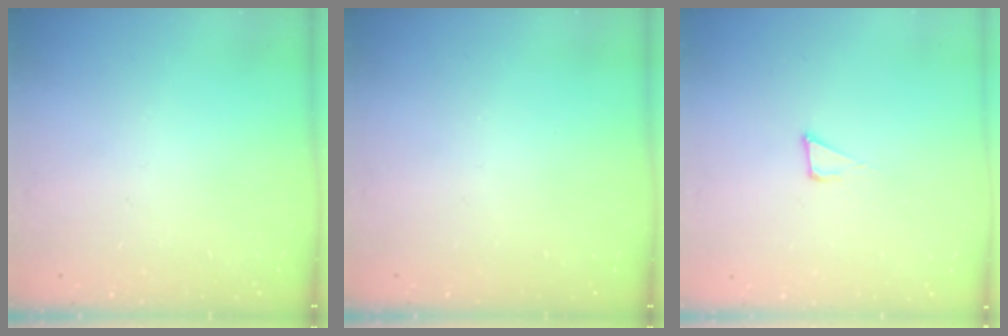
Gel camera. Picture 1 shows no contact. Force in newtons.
{"total": 0.0}
{"total": 4.3, "press": 4.3, "slide": 0.1}